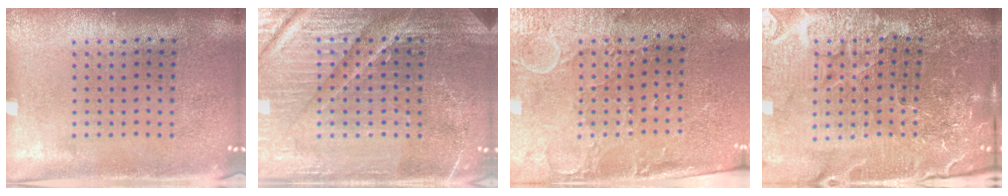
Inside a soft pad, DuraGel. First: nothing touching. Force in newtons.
{"total": 5.4, "press": 5.0, "slide": 2.0}
{"total": 3.0, "press": 2.6, "slide": 1.5}
{"total": 5.7, "press": 5.3, "slide": 2.1}